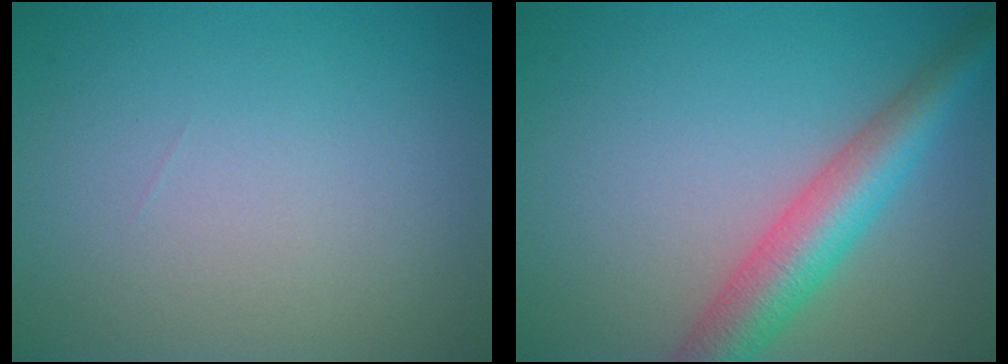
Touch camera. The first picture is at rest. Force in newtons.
{"total": 5.7, "press": 5.7, "slide": 0.2}